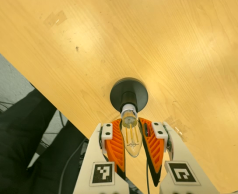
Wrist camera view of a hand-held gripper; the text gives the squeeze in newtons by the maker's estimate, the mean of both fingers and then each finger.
{"total": 25.7, "left": 26.0, "right": 25.4}